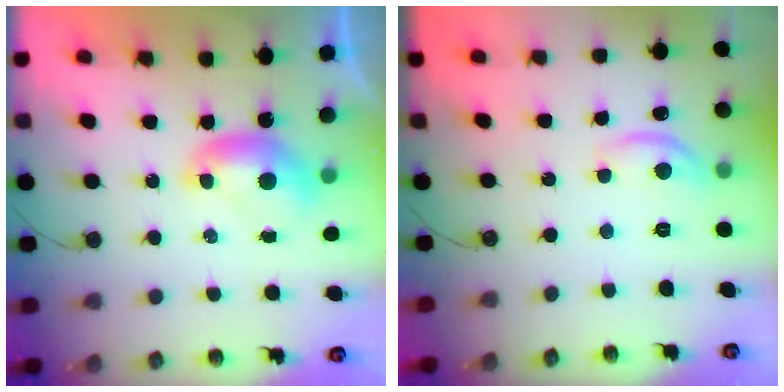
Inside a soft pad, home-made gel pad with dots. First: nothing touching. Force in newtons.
{"total": 6.3, "press": 6.3, "slide": 0.5}